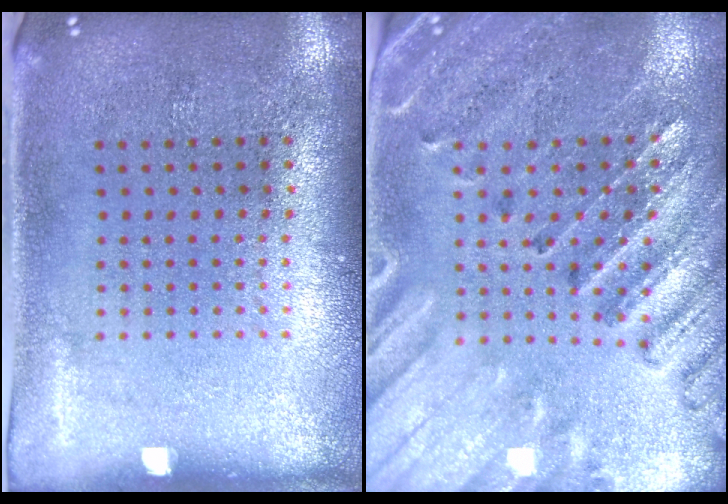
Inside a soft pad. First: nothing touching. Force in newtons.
{"total": 2.9, "press": 2.6, "slide": 1.1}